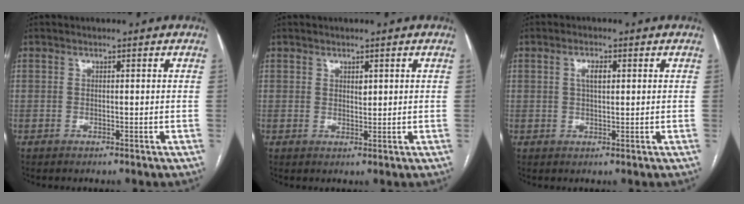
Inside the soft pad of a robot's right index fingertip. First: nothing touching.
{"total": 1.2, "force": [0.6, 0.7, 0.8], "torque": [-0.012, -0.004, 0.012]}
{"total": 2.5, "force": [0.7, 0.9, 2.2], "torque": [-0.044, 0.004, 0.013]}